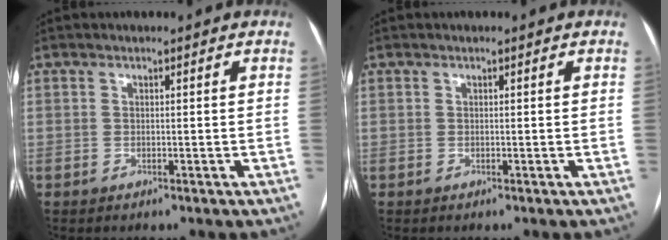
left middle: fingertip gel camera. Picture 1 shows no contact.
{"total": 0.0}